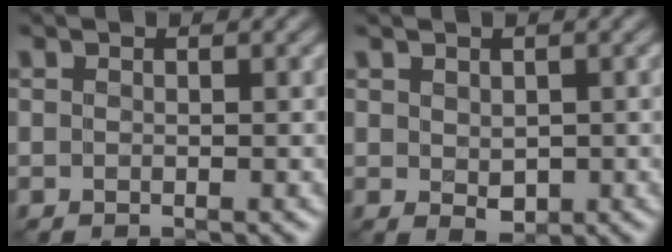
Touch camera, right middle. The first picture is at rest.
{"total": 1.5, "force": [0.1, 1.1, 1.1], "torque": [-0.019, -0.008, 0.010]}